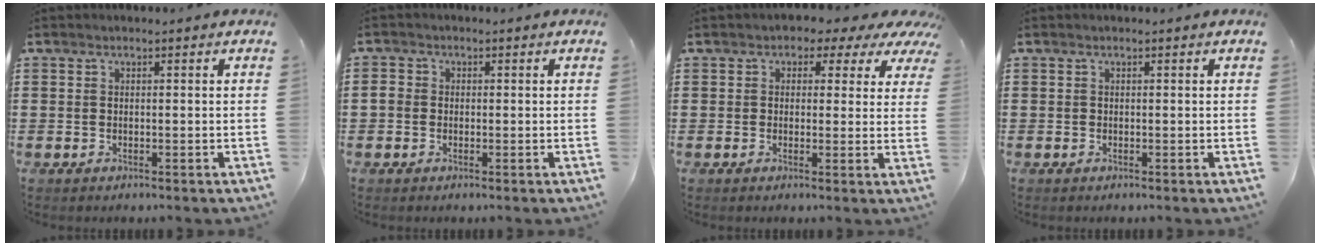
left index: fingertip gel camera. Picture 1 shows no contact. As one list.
[{"total": 1.6, "force": [-0.4, 1.4, 0.7], "torque": [-0.023, 0.002, -0.011]}, {"total": 2.3, "force": [1.1, 1.9, 0.8], "torque": [-0.015, -0.006, 0.009]}, {"total": 0.0}]